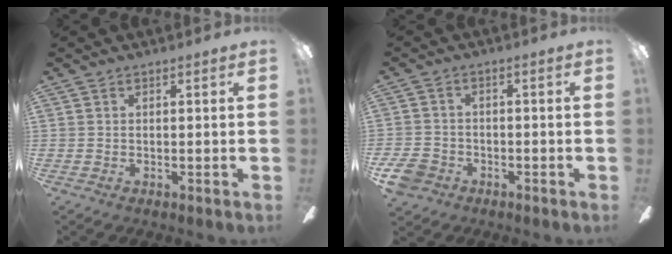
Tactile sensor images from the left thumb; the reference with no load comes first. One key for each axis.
{"total": 5.9, "fx": -3.3, "fy": 4.3, "fz": 2.4, "tx": -0.066, "ty": 0.018, "tz": -0.066}